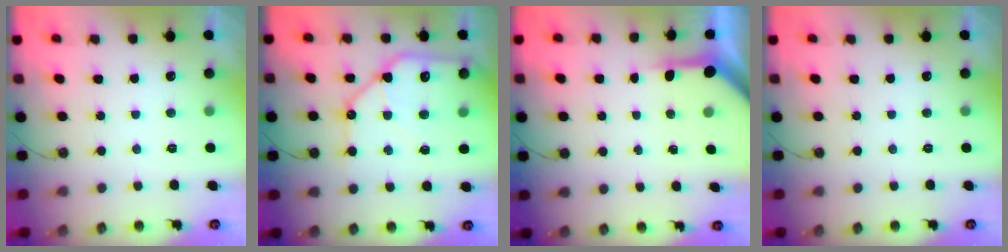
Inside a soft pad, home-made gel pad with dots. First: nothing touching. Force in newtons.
{"total": 14.9, "press": 14.8, "slide": 1.9}
{"total": 4.0, "press": 3.9, "slide": 0.5}
{"total": 0.0}